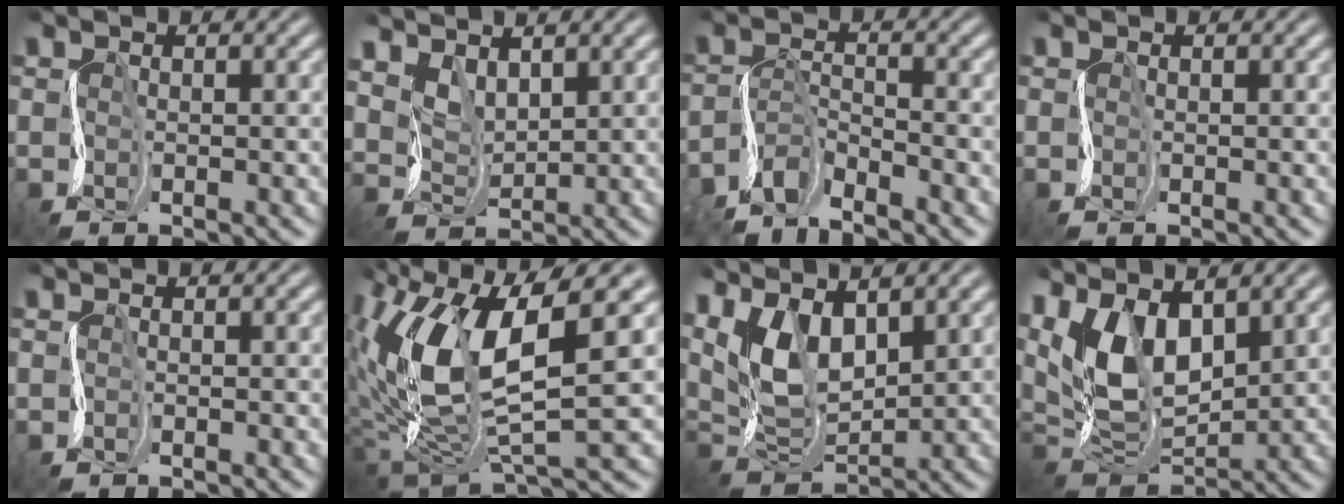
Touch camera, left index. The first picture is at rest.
{"total": 3.3, "force": [3.2, 0.9, 0.0], "torque": [-0.019, 0.003, 0.067]}
{"total": 4.0, "force": [-3.6, 1.0, 1.3], "torque": [-0.033, 0.002, -0.075]}
{"total": 0.0}
{"total": 0.6, "force": [0.0, -0.4, -0.5], "torque": [0.006, -0.001, -0.003]}
{"total": 11.3, "force": [2.4, 5.3, 9.7], "torque": [-0.206, -0.004, 0.042]}
{"total": 6.1, "force": [3.9, 2.6, 3.9], "torque": [-0.092, 0.005, 0.071]}
{"total": 7.8, "force": [4.2, 3.8, 5.3], "torque": [-0.120, 0.005, 0.073]}